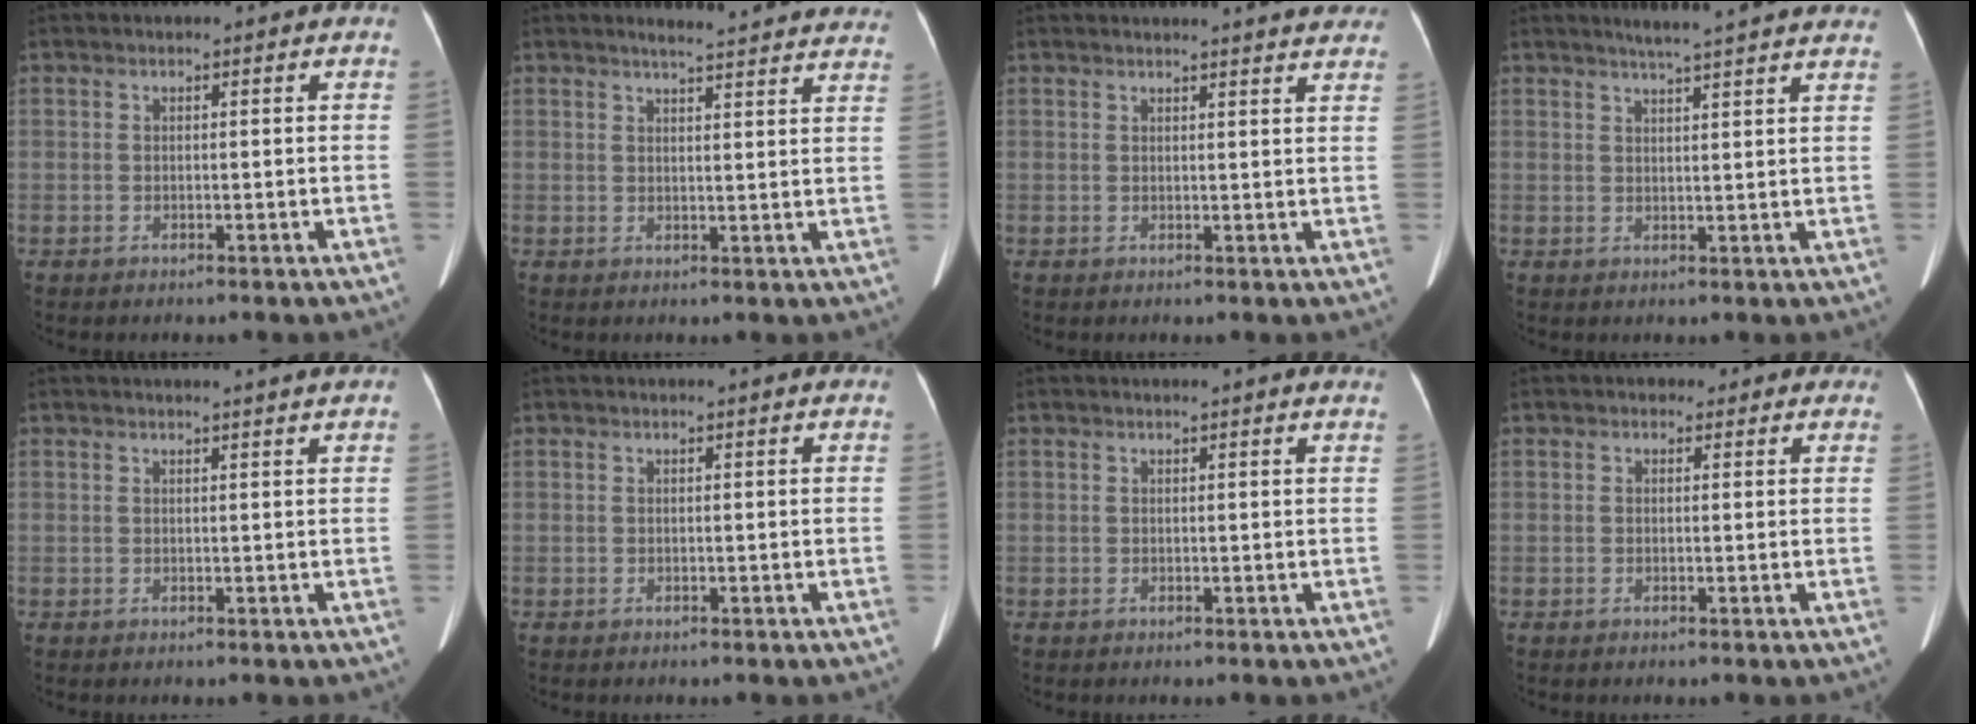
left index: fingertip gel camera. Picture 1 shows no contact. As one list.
[{"total": 16.1, "force": [15.3, 1.3, 4.9], "torque": [-0.053, -0.020, 0.167]}, {"total": 11.3, "force": [10.8, 1.1, 3.4], "torque": [-0.028, -0.013, 0.102]}, {"total": 12.1, "force": [10.9, 0.1, 5.3], "torque": [-0.073, 0.008, 0.123]}, {"total": 4.0, "force": [3.6, -0.7, 1.5], "torque": [-0.019, 0.007, 0.034]}, {"total": 1.8, "force": [1.7, -0.3, 0.5], "torque": [-0.012, 0.008, 0.018]}, {"total": 5.7, "force": [5.4, 0.1, 1.9], "torque": [-0.021, 0.009, 0.043]}, {"total": 2.9, "force": [2.1, 2.0, 0.4], "torque": [0.008, 0.009, 0.019]}]